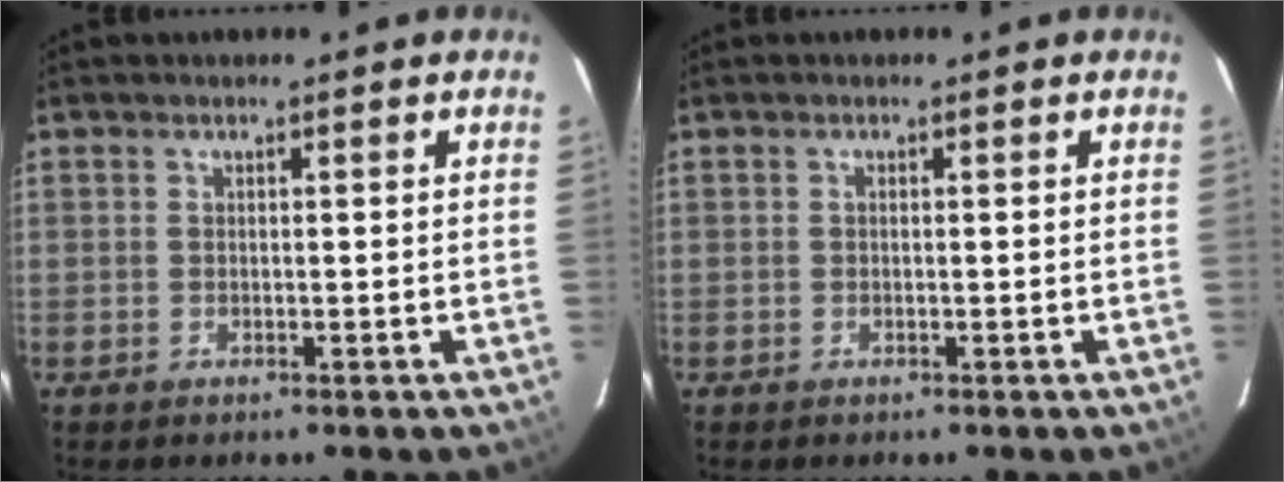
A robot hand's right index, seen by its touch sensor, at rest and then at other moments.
{"total": 0.0}